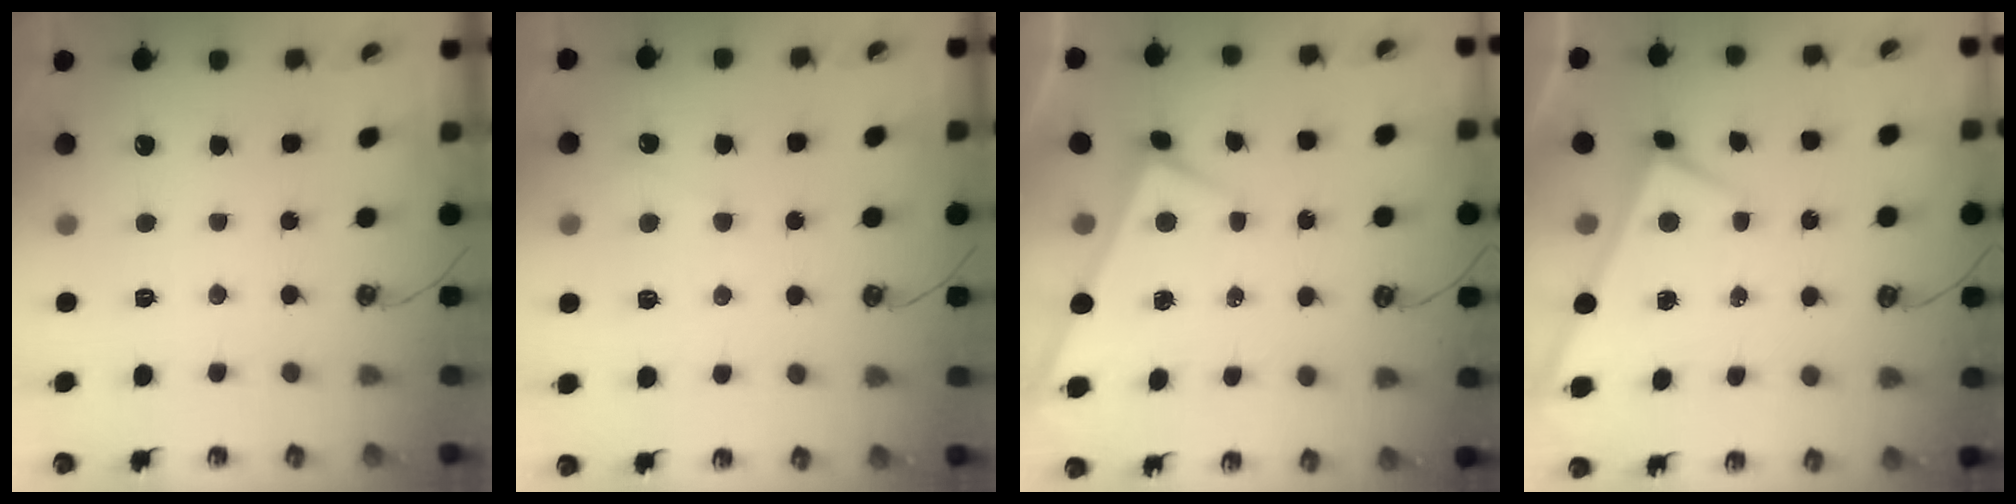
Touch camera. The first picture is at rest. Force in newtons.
{"total": 4.3, "press": 4.3, "slide": 0.3}
{"total": 2.6, "press": 2.6, "slide": 0.3}
{"total": 1.8, "press": 1.8, "slide": 0.2}